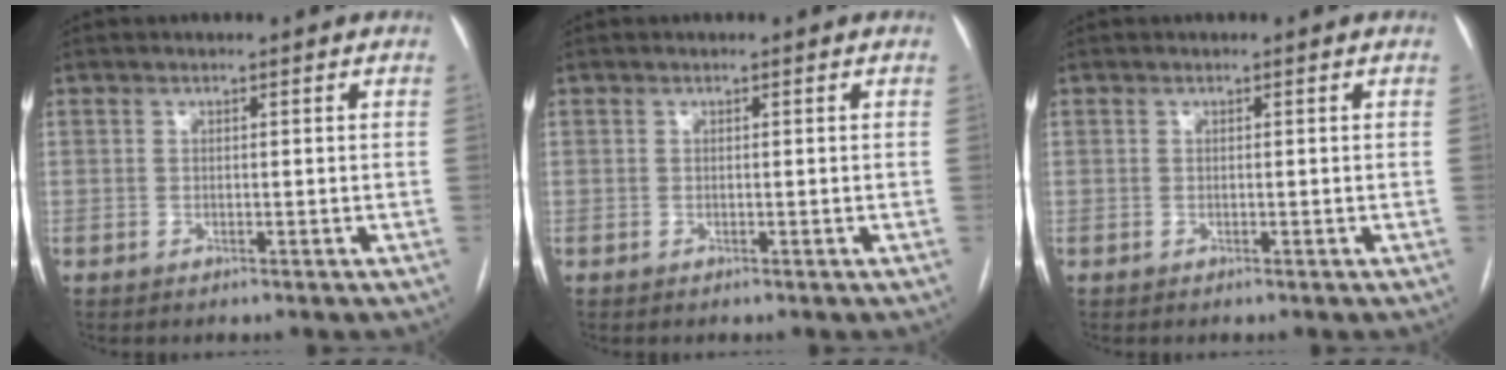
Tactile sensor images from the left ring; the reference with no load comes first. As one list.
[{"total": 0.0}, {"total": 0.0}]